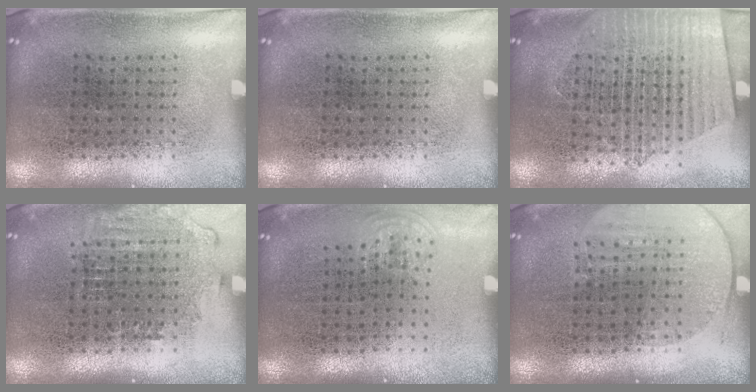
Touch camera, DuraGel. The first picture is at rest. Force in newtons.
{"total": 0.0}
{"total": 1.8, "press": 1.6, "slide": 0.8}
{"total": 1.4, "press": 1.2, "slide": 0.6}
{"total": 0.7, "press": 0.5, "slide": 0.4}
{"total": 1.6, "press": 1.4, "slide": 0.7}